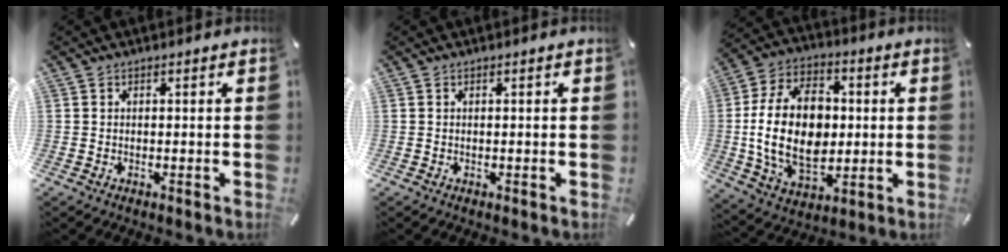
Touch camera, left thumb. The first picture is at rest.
{"total": 0.0}
{"total": 20.3, "force": [-0.1, 14.2, 14.5], "torque": [-0.298, 0.002, -0.004]}